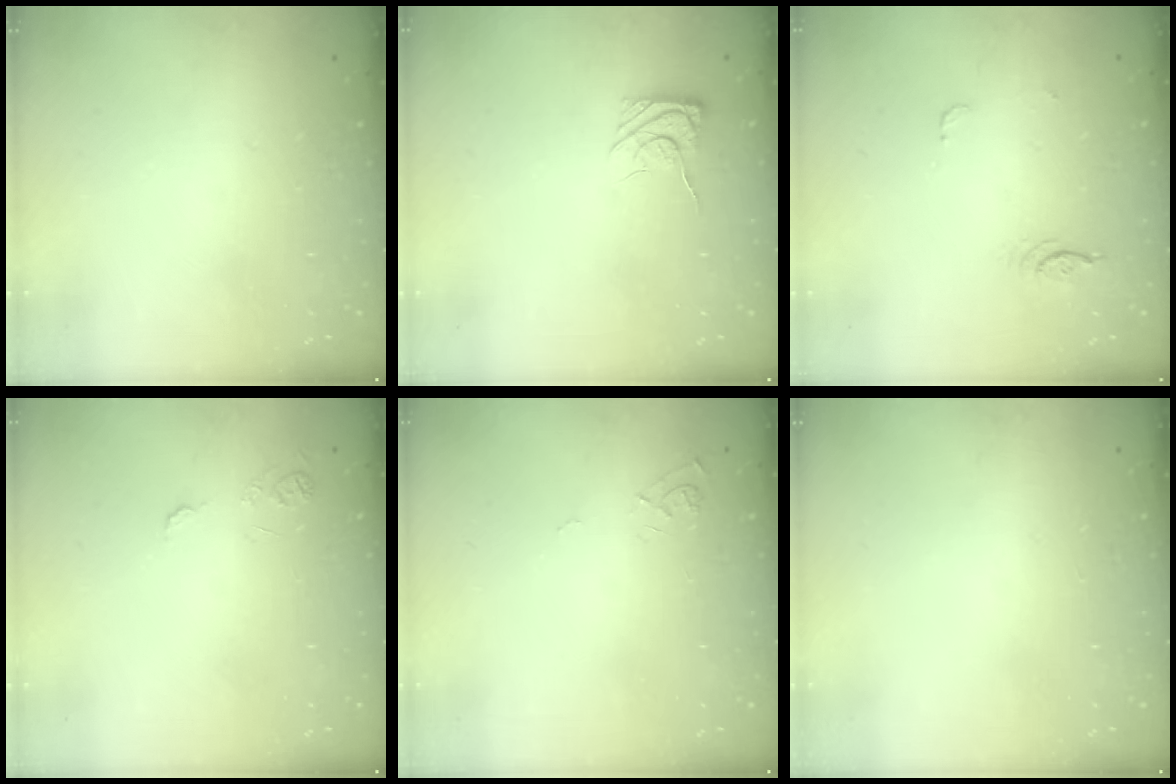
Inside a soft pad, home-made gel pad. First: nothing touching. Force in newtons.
{"total": 6.1, "press": 5.9, "slide": 1.6}
{"total": 3.8, "press": 3.5, "slide": 1.6}
{"total": 7.2, "press": 7.2, "slide": 0.7}
{"total": 6.8, "press": 6.8, "slide": 0.6}
{"total": 0.0}